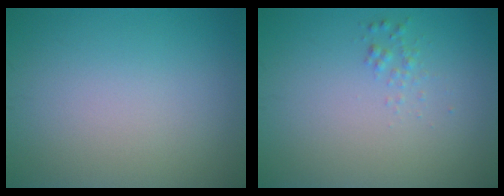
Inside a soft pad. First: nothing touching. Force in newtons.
{"total": 0.8, "press": 0.8, "slide": 0.0}